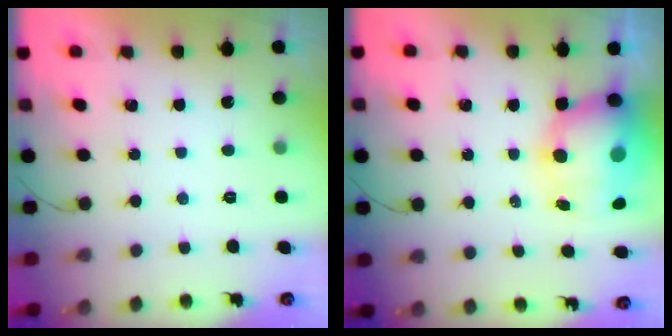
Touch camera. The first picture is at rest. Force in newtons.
{"total": 12.6, "press": 12.3, "slide": 2.9}